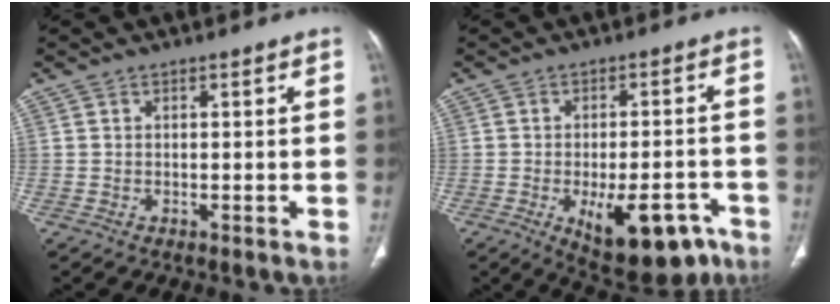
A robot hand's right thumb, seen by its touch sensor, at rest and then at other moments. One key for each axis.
{"total": 14.3, "fx": -6.8, "fy": 6.5, "fz": 10.8, "tx": -0.126, "ty": 0.024, "tz": -0.082}